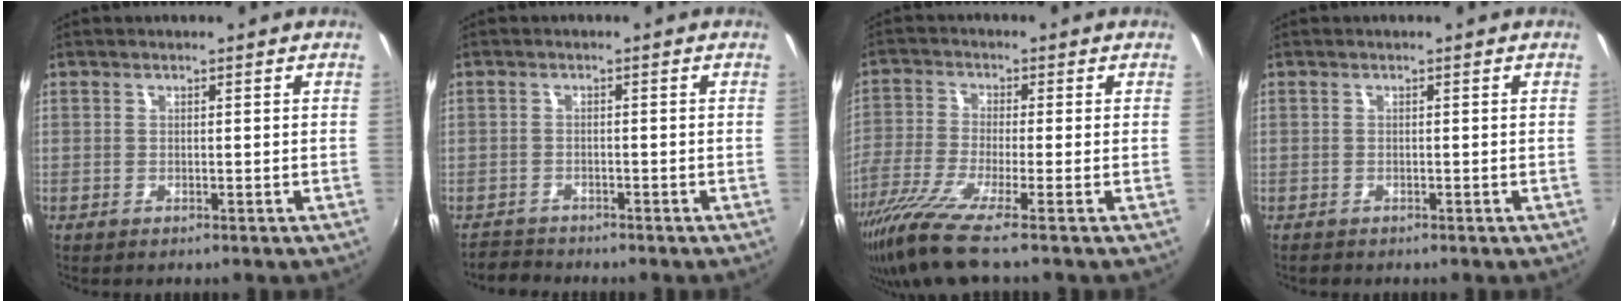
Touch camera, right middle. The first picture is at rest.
{"total": 2.6, "force": [-2.3, 1.0, -0.4], "torque": [-0.006, 0.005, -0.048]}
{"total": 8.7, "force": [-6.6, -0.8, 5.6], "torque": [-0.126, -0.029, -0.132]}
{"total": 0.8, "force": [-0.7, 0.4, 0.0], "torque": [-0.003, 0.001, -0.013]}